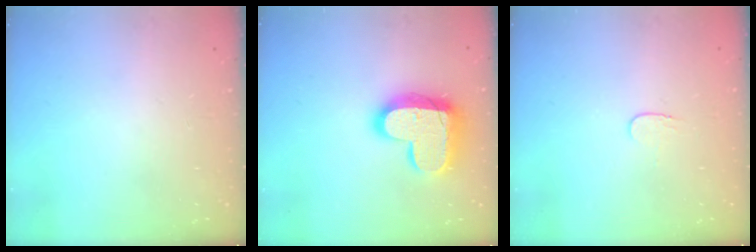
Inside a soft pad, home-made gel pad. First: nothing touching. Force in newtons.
{"total": 18.0, "press": 18.0, "slide": 1.3}
{"total": 3.5, "press": 3.5, "slide": 0.4}